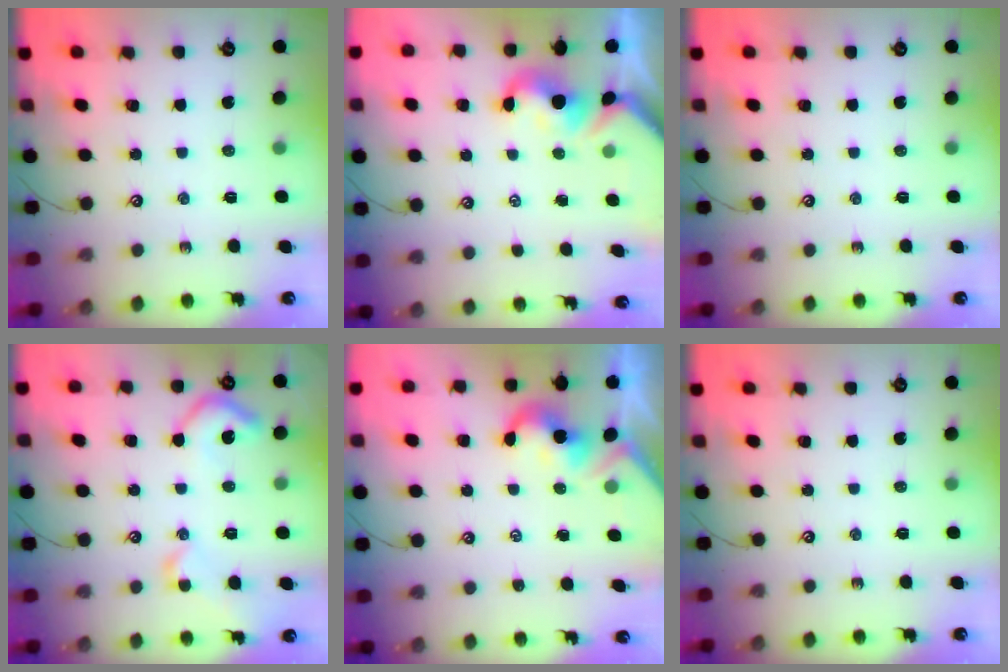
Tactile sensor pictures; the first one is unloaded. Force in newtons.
{"total": 0.9, "press": 0.5, "slide": 0.7}
{"total": 0.0}
{"total": 8.8, "press": 8.7, "slide": 1.1}
{"total": 2.0, "press": 1.9, "slide": 0.5}
{"total": 0.0}